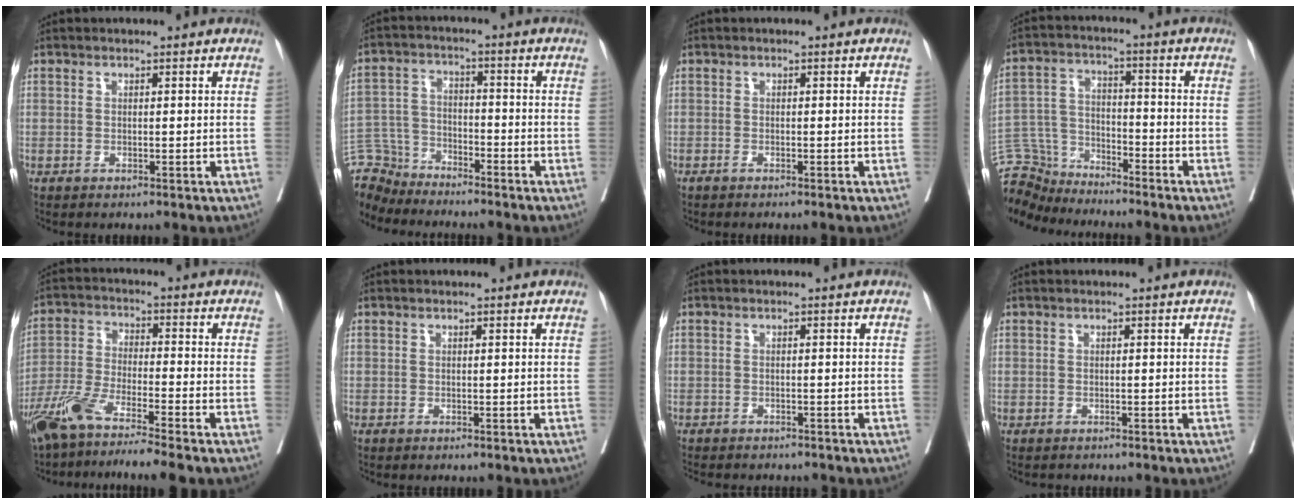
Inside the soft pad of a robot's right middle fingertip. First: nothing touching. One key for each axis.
{"total": 8.3, "fx": -8.0, "fy": 2.1, "fz": -0.6, "tx": 0.003, "ty": 0.013, "tz": -0.161}
{"total": 1.0, "fx": -0.8, "fy": -0.1, "fz": 0.5, "tx": -0.008, "ty": -0.001, "tz": -0.013}
{"total": 9.0, "fx": -8.7, "fy": 2.1, "fz": -0.4, "tx": -0.001, "ty": 0.022, "tz": -0.169}
{"total": 10.9, "fx": -8.6, "fy": -1.0, "fz": 6.5, "tx": -0.124, "ty": -0.034, "tz": -0.155}
{"total": 0.0}
{"total": 7.3, "fx": -6.5, "fy": 2.0, "fz": 2.6, "tx": -0.036, "ty": -0.002, "tz": -0.085}
{"total": 0.9, "fx": -0.8, "fy": 0.5, "fz": -0.1, "tx": -0.009, "ty": 0.001, "tz": -0.014}